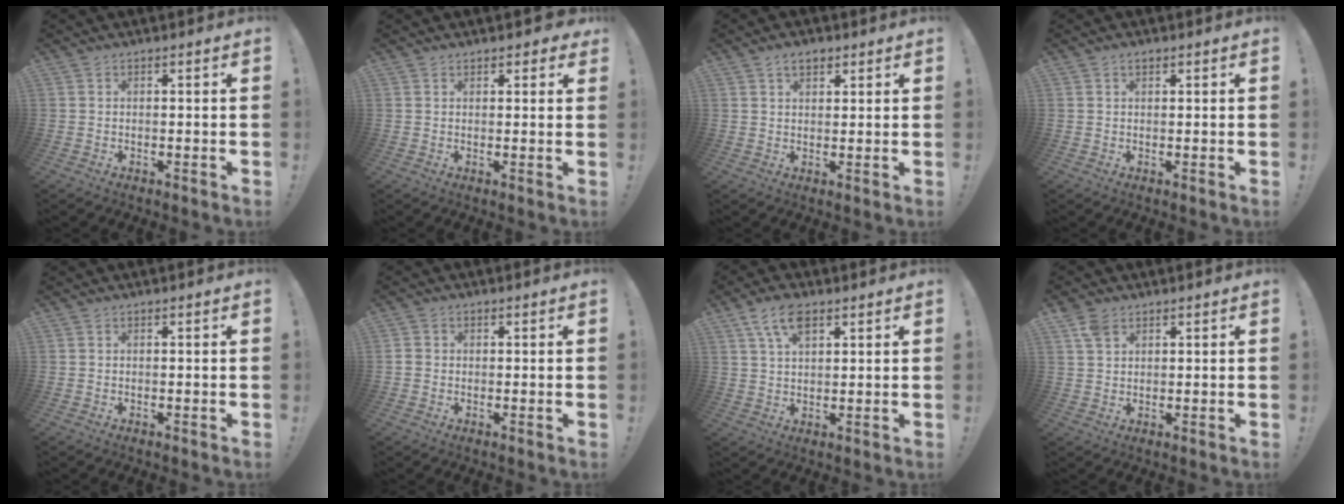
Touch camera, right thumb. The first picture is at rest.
{"total": 2.2, "force": [1.4, 1.4, 1.0], "torque": [-0.007, -0.006, 0.024]}
{"total": 3.8, "force": [2.1, 2.3, 2.1], "torque": [-0.032, -0.003, 0.037]}
{"total": 1.1, "force": [0.8, 0.6, 0.6], "torque": [-0.014, 0.000, 0.015]}
{"total": 0.0}
{"total": 1.7, "force": [-0.3, 1.6, 0.6], "torque": [-0.018, 0.009, -0.005]}
{"total": 7.8, "force": [4.1, 3.8, 5.5], "torque": [-0.106, -0.001, 0.077]}
{"total": 4.5, "force": [2.6, 2.8, 2.4], "torque": [-0.043, -0.004, 0.051]}